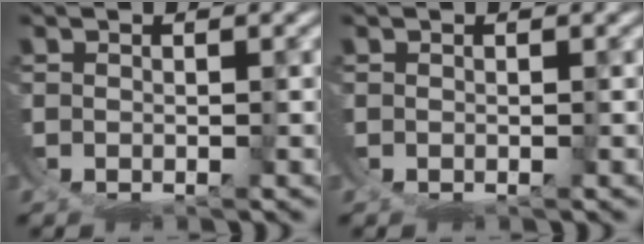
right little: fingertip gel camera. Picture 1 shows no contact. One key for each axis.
{"total": 0.0}